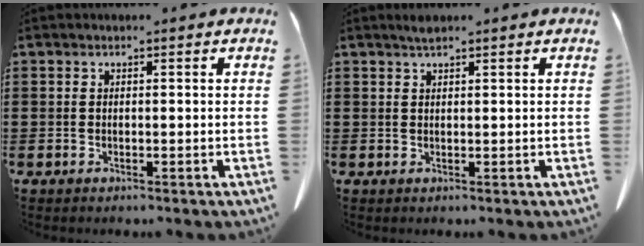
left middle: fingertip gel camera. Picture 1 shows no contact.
{"total": 1.2, "force": [1.0, 0.1, 0.6], "torque": [-0.014, 0.000, 0.019]}